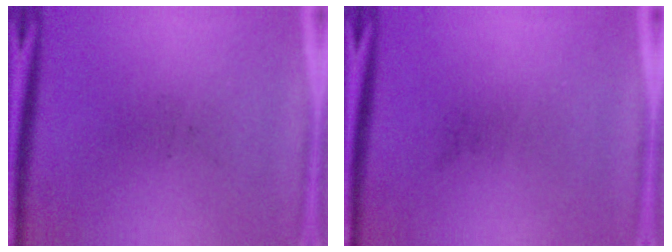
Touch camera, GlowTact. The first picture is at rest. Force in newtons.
{"total": 0.0}